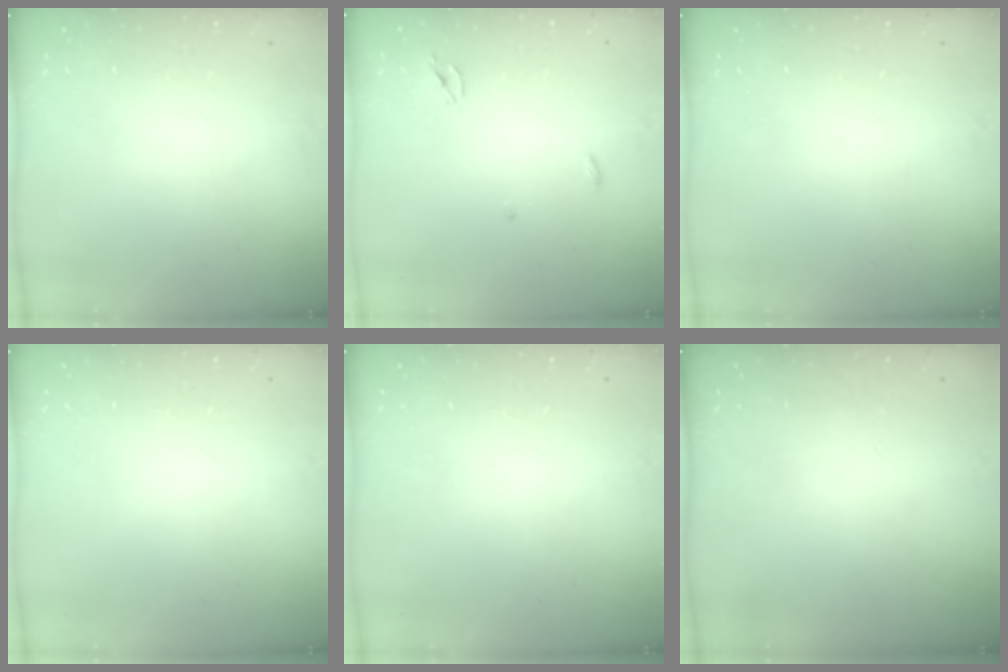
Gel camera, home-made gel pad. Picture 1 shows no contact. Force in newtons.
{"total": 2.5, "press": 2.5, "slide": 0.1}
{"total": 0.0}
{"total": 0.0}
{"total": 0.0}
{"total": 0.0}